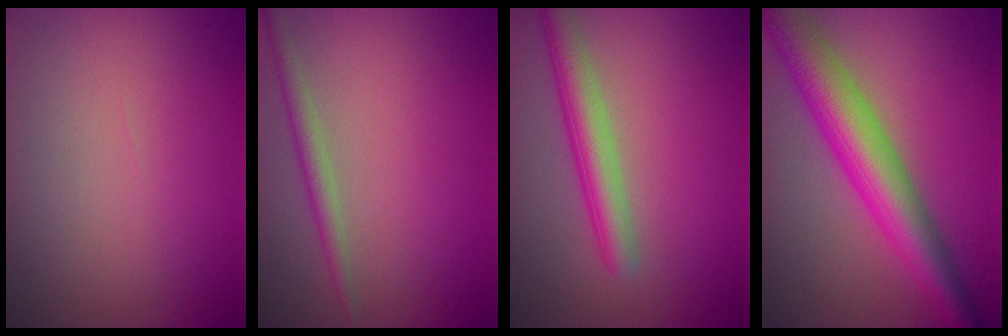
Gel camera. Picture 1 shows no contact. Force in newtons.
{"total": 1.8, "press": 1.8, "slide": 0.1}
{"total": 4.0, "press": 4.0, "slide": 0.1}
{"total": 7.8, "press": 7.8, "slide": 0.2}